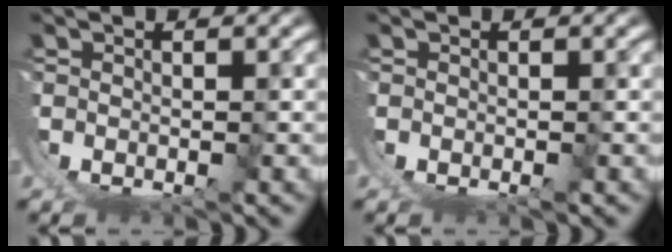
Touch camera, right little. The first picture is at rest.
{"total": 0.0}